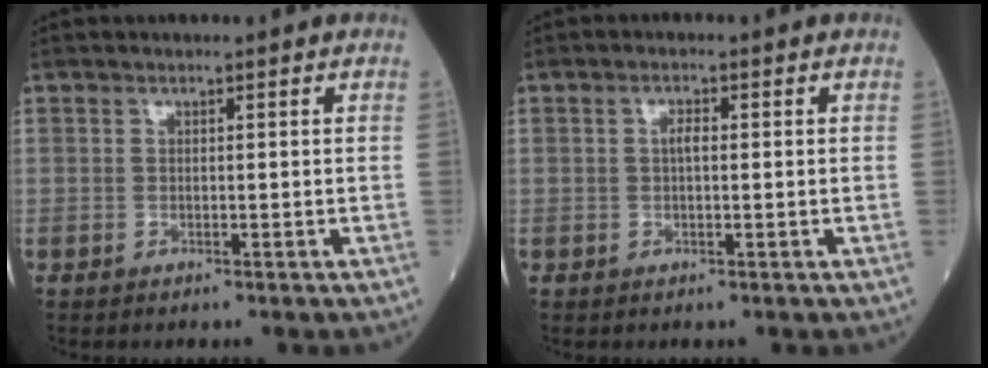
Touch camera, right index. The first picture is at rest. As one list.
[{"total": 1.7, "force": [0.2, 0.6, 1.5], "torque": [-0.029, 0.004, 0.002]}]